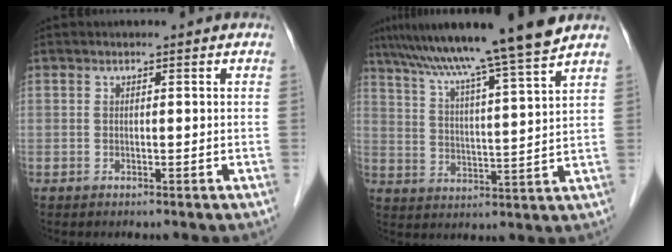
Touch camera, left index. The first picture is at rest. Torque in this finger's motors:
{"motor_torque": [0.38, -0.49, 0.52, 0.21]}